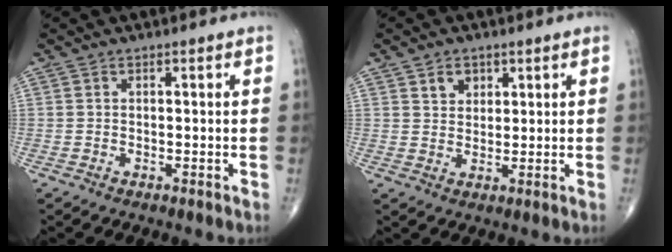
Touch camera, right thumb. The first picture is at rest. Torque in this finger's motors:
{"motor_torque": [0.00, 0.10, -0.01, 0.30, 0.07]}